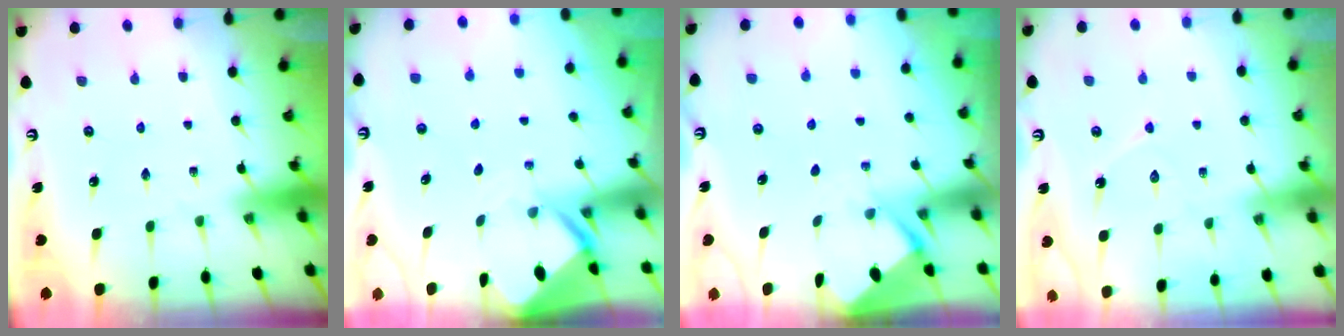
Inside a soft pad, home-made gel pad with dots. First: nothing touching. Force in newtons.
{"total": 3.8, "press": 3.8, "slide": 0.2}
{"total": 2.6, "press": 2.6, "slide": 0.4}
{"total": 7.0, "press": 7.0, "slide": 0.4}